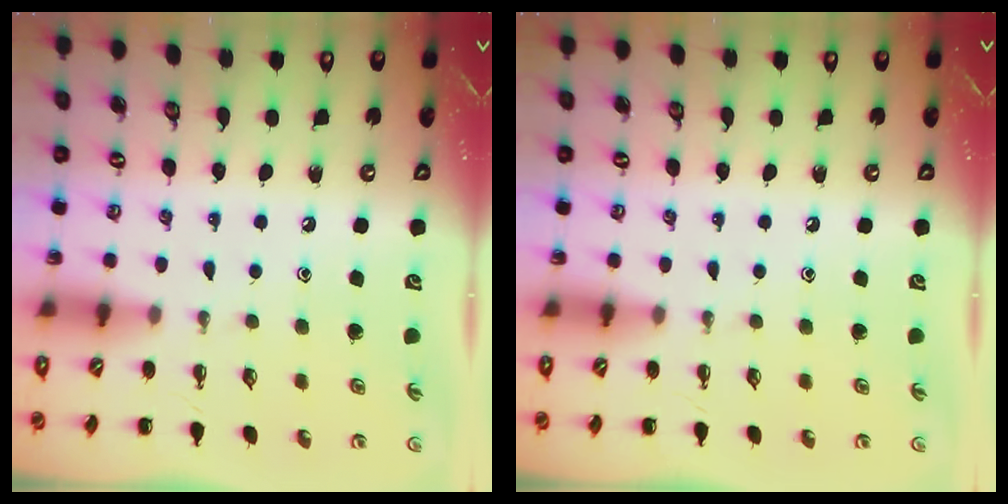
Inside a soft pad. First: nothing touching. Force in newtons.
{"total": 0.0}